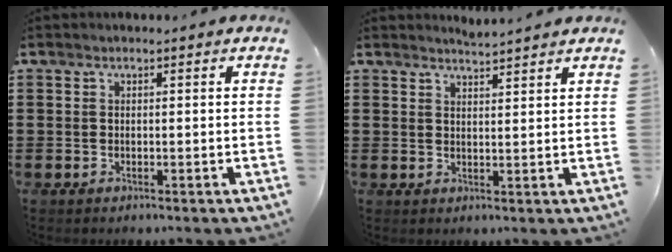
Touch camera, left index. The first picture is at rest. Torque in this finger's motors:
{"motor_torque": [-0.12, 0.14, -0.05, -0.01]}